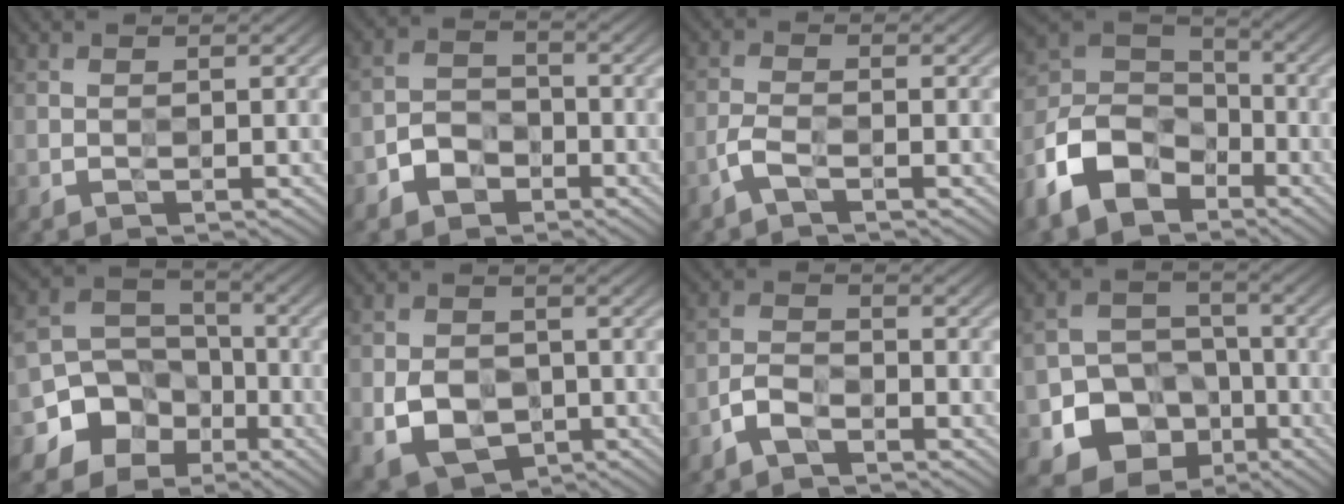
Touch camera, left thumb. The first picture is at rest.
{"total": 4.6, "force": [-2.7, 3.1, 2.1], "torque": [-0.043, 0.003, -0.063]}
{"total": 2.6, "force": [-1.6, 0.6, 1.9], "torque": [-0.048, 0.005, -0.041]}
{"total": 12.1, "force": [-6.3, 7.9, 6.6], "torque": [-0.163, -0.018, -0.139]}
{"total": 12.0, "force": [-6.1, 9.9, 3.2], "torque": [-0.103, -0.032, -0.126]}
{"total": 6.3, "force": [-1.9, 4.5, 3.9], "torque": [-0.081, -0.015, -0.033]}
{"total": 3.2, "force": [-2.3, 1.2, 1.9], "torque": [-0.043, 0.004, -0.057]}
{"total": 11.4, "force": [-5.1, 9.2, 4.6], "torque": [-0.093, -0.028, -0.104]}